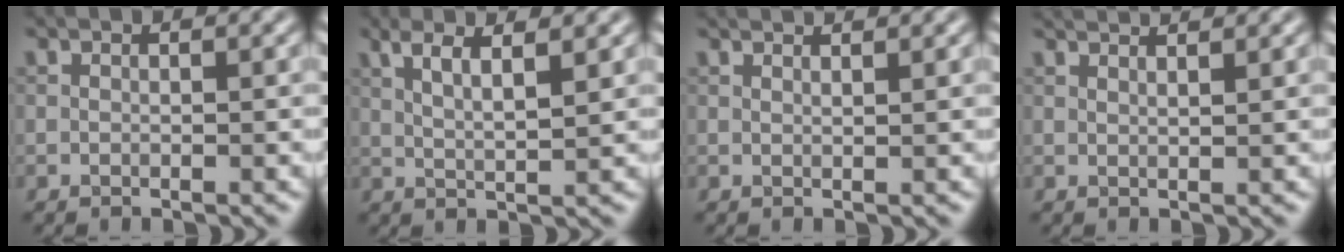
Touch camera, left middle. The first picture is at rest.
{"total": 4.0, "force": [2.1, 0.9, 3.3], "torque": [-0.043, 0.007, 0.026]}
{"total": 2.4, "force": [2.0, 0.7, 1.2], "torque": [-0.005, 0.007, 0.003]}
{"total": 3.2, "force": [2.6, 1.0, 1.7], "torque": [-0.007, 0.016, 0.008]}